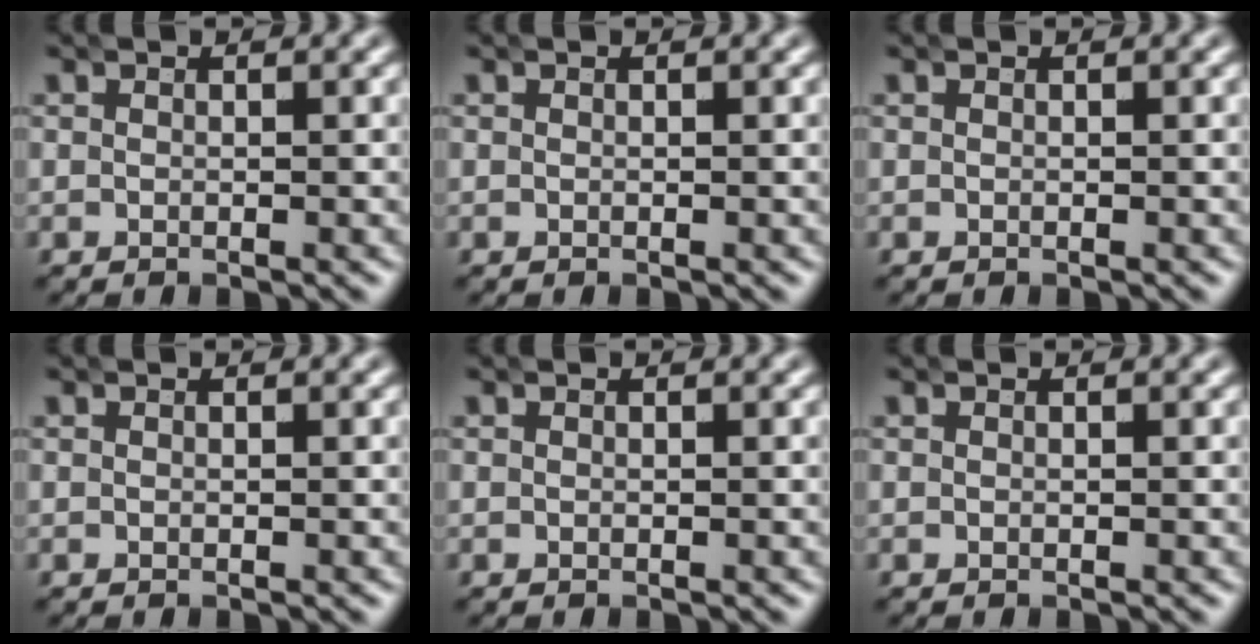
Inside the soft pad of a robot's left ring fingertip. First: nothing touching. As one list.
[{"total": 0.0}, {"total": 0.0}, {"total": 0.0}, {"total": 0.0}, {"total": 0.0}]